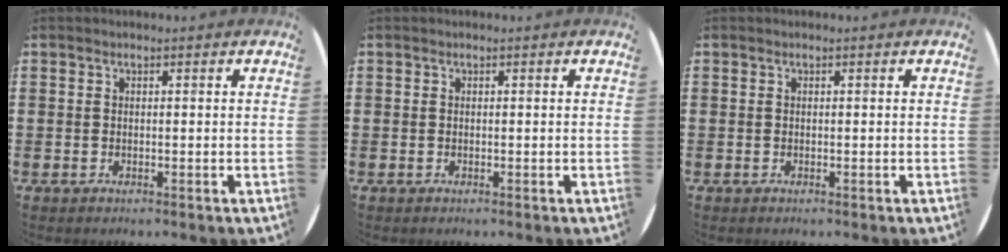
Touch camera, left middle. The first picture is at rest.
{"total": 0.0}
{"total": 0.0}